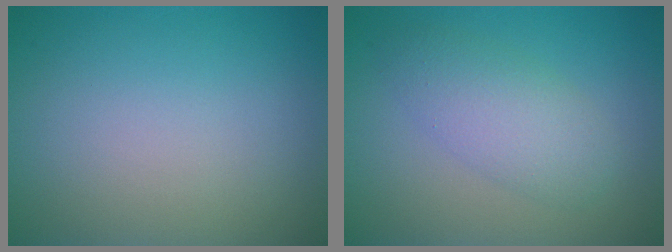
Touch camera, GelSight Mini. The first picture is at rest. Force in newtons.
{"total": 3.7, "press": 3.7, "slide": 0.1}